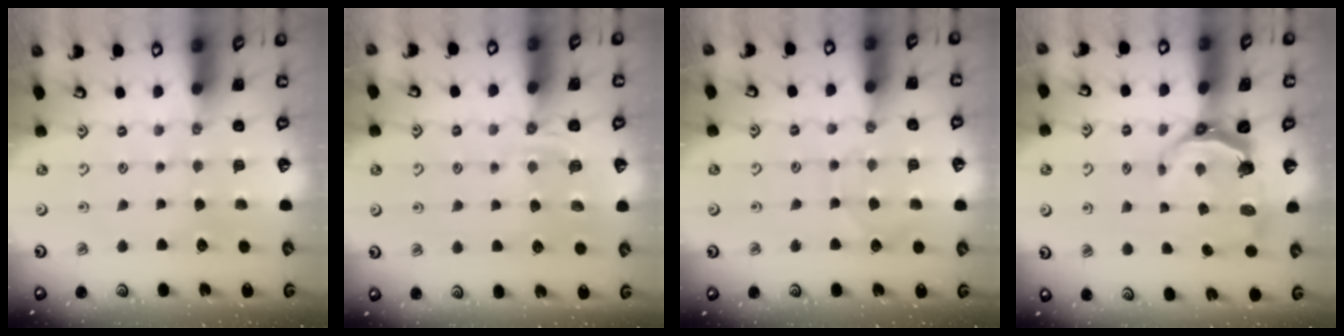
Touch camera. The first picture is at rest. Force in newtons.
{"total": 4.8, "press": 4.5, "slide": 1.7}
{"total": 4.5, "press": 4.4, "slide": 0.4}
{"total": 6.7, "press": 5.2, "slide": 4.2}